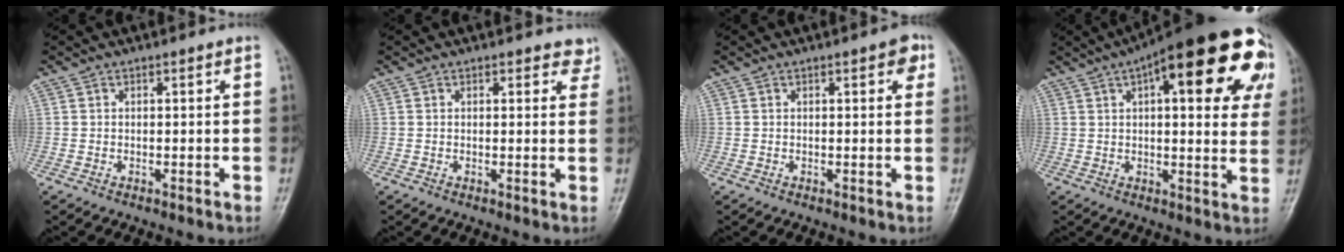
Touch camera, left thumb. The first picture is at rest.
{"total": 2.8, "force": [2.2, 1.5, 0.9], "torque": [0.021, -0.009, 0.016]}
{"total": 2.7, "force": [1.2, 1.1, 2.2], "torque": [-0.016, 0.000, 0.009]}
{"total": 25.9, "force": [10.2, 9.1, 22.1], "torque": [-0.260, 0.019, 0.129]}